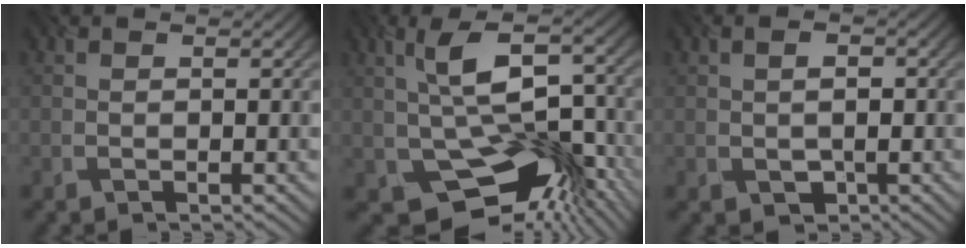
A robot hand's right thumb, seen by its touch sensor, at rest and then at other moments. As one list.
[{"total": 13.7, "force": [-3.4, 8.2, 10.5], "torque": [-0.176, -0.012, -0.056]}, {"total": 2.8, "force": [-0.6, 2.1, 1.8], "torque": [-0.029, -0.003, -0.004]}]